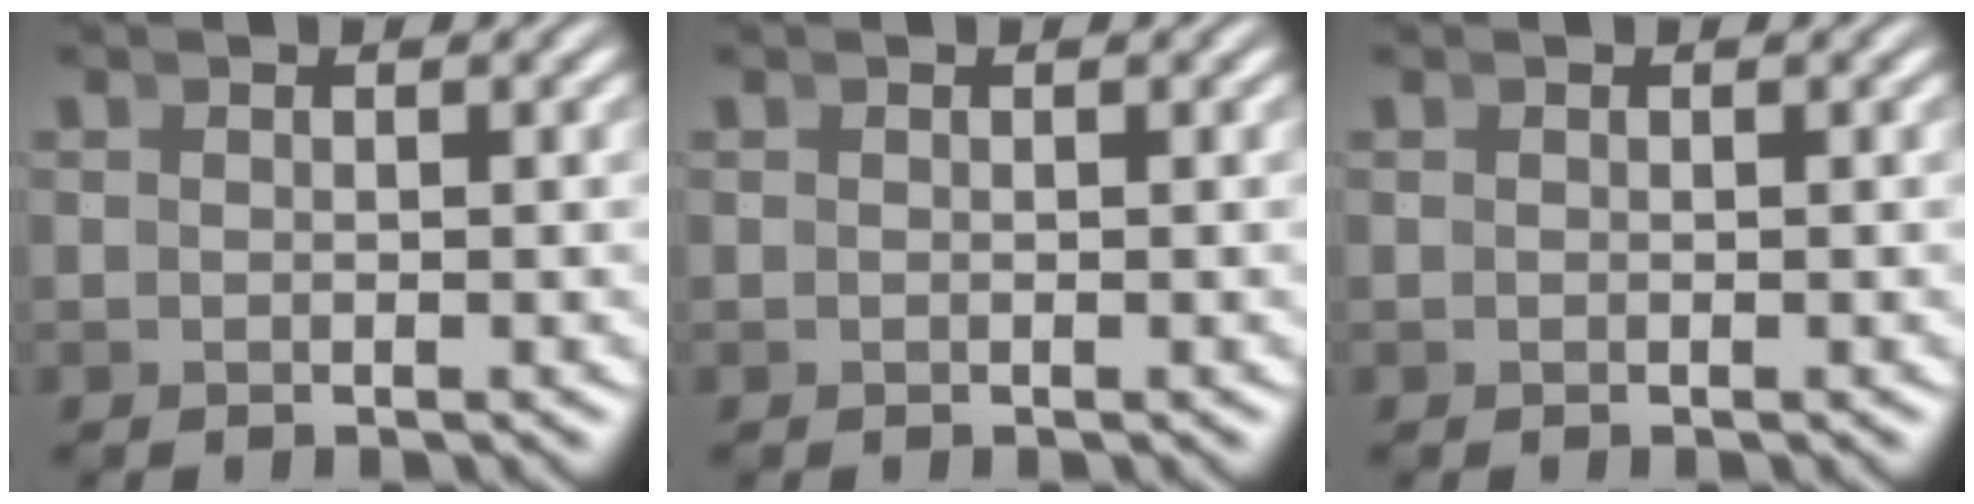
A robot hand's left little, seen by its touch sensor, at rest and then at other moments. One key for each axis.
{"total": 0.0}
{"total": 0.0}